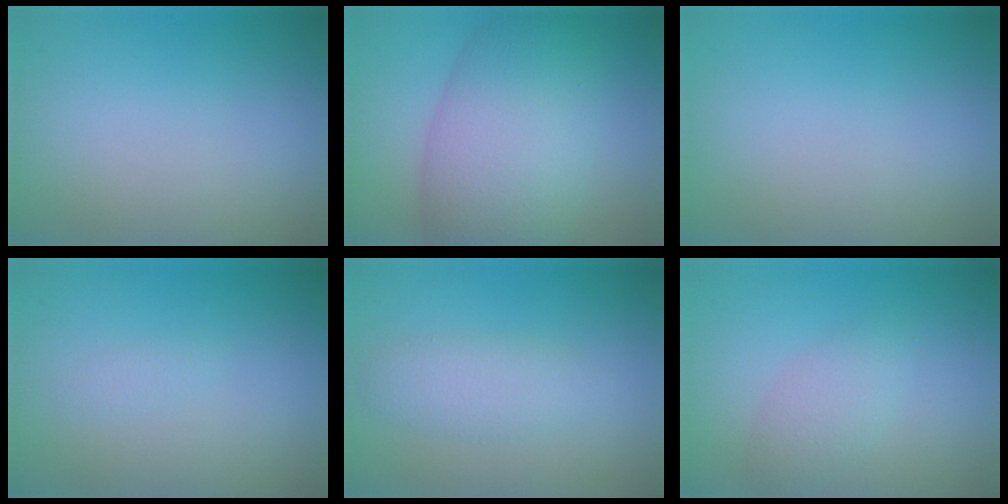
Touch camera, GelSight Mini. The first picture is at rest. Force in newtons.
{"total": 10.1, "press": 10.1, "slide": 0.3}
{"total": 0.0}
{"total": 0.6, "press": 0.6, "slide": 0.0}
{"total": 2.7, "press": 2.7, "slide": 0.1}
{"total": 2.2, "press": 2.2, "slide": 0.0}